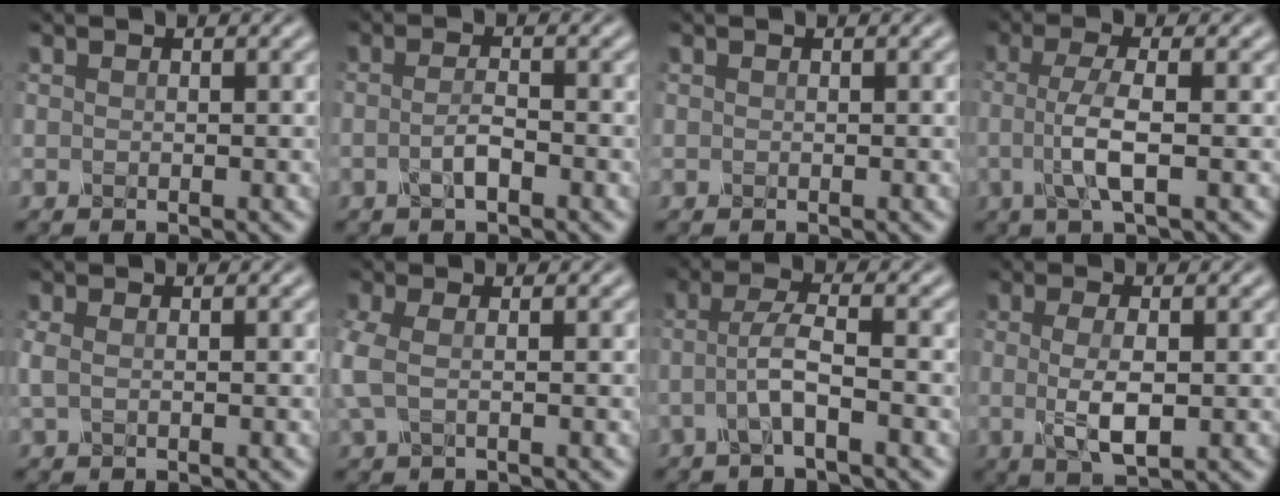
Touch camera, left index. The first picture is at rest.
{"total": 1.9, "force": [-0.7, 0.5, 1.8], "torque": [-0.036, 0.001, -0.018]}
{"total": 0.0}
{"total": 4.1, "force": [-0.4, 1.0, 3.9], "torque": [-0.076, -0.003, -0.011]}
{"total": 1.2, "force": [0.1, 0.5, 1.0], "torque": [-0.026, 0.002, 0.000]}
{"total": 2.9, "force": [-0.2, 1.4, 2.6], "torque": [-0.077, -0.001, -0.009]}
{"total": 3.3, "force": [-1.0, 0.5, 3.1], "torque": [-0.061, 0.009, -0.029]}
{"total": 3.9, "force": [-0.2, 1.3, 3.7], "torque": [-0.080, -0.006, -0.004]}